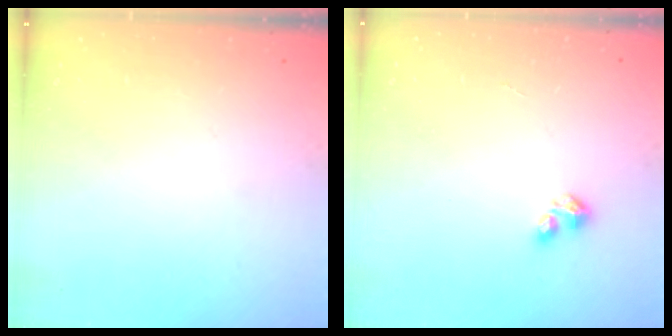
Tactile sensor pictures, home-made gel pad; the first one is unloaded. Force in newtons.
{"total": 2.7, "press": 2.7, "slide": 0.4}